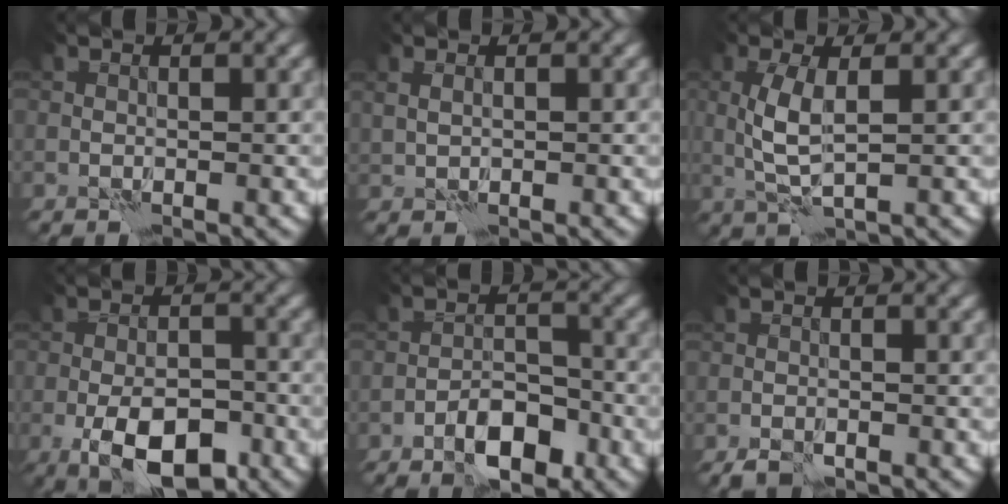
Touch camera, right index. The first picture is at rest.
{"total": 0.8, "force": [0.4, 0.5, 0.5], "torque": [-0.015, -0.003, 0.012]}
{"total": 3.6, "force": [0.4, 1.0, 3.4], "torque": [-0.084, 0.000, 0.009]}
{"total": 7.3, "force": [-3.6, 3.2, 5.5], "torque": [-0.087, 0.000, -0.064]}
{"total": 4.8, "force": [-3.1, 2.0, 3.0], "torque": [-0.044, 0.005, -0.055]}
{"total": 1.6, "force": [-1.2, 0.6, 0.8], "torque": [-0.017, -0.002, -0.024]}